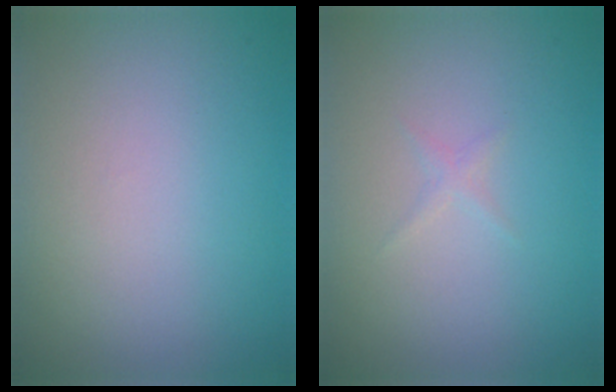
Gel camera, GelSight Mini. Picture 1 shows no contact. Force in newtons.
{"total": 0.5, "press": 0.5, "slide": 0.0}